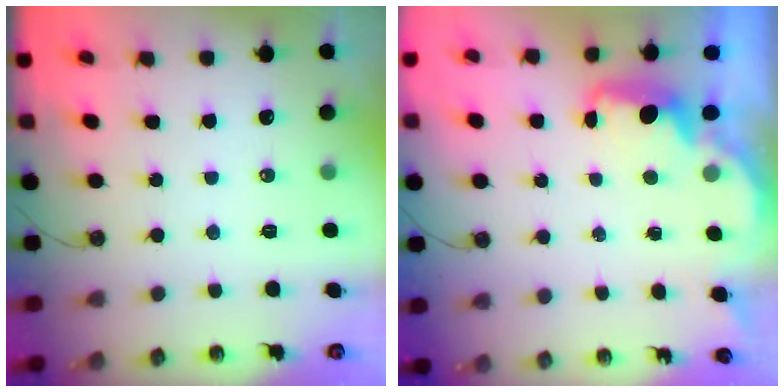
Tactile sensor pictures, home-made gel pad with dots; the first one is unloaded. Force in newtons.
{"total": 2.2, "press": 2.1, "slide": 0.7}